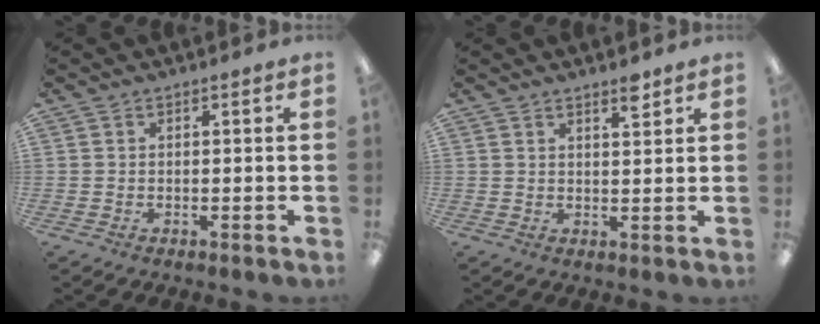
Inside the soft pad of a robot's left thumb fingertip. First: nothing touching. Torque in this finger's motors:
{"motor_torque": [0.06, 0.11, -0.17, 0.16, -0.01]}